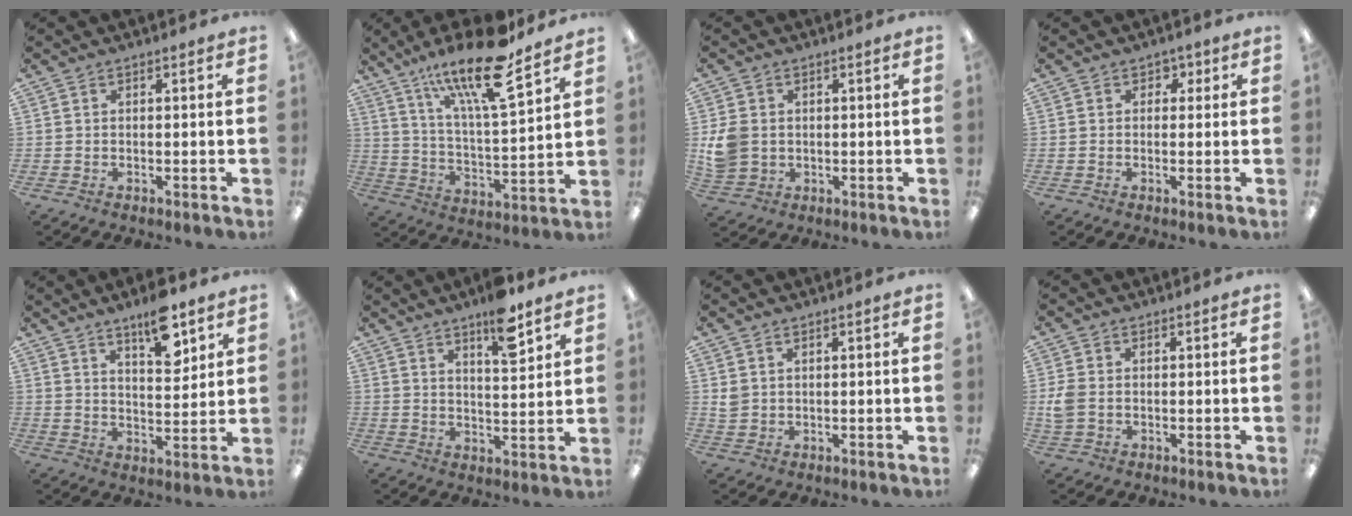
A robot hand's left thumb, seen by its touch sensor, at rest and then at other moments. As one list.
[{"total": 19.3, "force": [13.9, 4.4, 12.7], "torque": [-0.217, -0.084, 0.227]}, {"total": 6.7, "force": [0.4, 5.8, 3.4], "torque": [-0.078, 0.008, 0.011]}, {"total": 2.1, "force": [0.4, 1.9, 0.9], "torque": [-0.008, 0.004, 0.003]}, {"total": 10.0, "force": [7.4, 3.3, 5.9], "torque": [-0.078, -0.047, 0.123]}, {"total": 10.0, "force": [7.2, 2.7, 6.4], "torque": [-0.087, -0.042, 0.118]}, {"total": 2.1, "force": [1.3, 1.5, 0.8], "torque": [-0.018, 0.001, 0.024]}, {"total": 4.0, "force": [0.0, 2.9, 2.7], "torque": [-0.064, 0.003, -0.003]}]